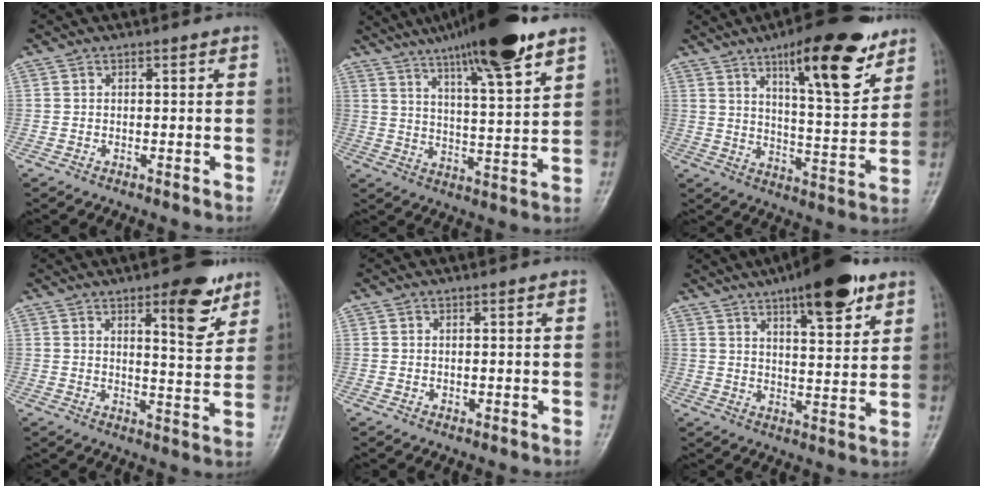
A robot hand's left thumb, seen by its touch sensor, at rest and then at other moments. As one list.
[{"total": 17.5, "force": [12.2, 1.9, 12.4], "torque": [-0.182, -0.046, 0.196]}, {"total": 18.1, "force": [10.8, 5.0, 13.6], "torque": [-0.174, -0.057, 0.170]}, {"total": 9.8, "force": [5.8, 3.1, 7.3], "torque": [-0.078, -0.035, 0.078]}, {"total": 0.6, "force": [0.3, 0.3, 0.5], "torque": [-0.002, -0.001, 0.005]}, {"total": 14.5, "force": [8.9, 4.3, 10.6], "torque": [-0.129, -0.041, 0.130]}]